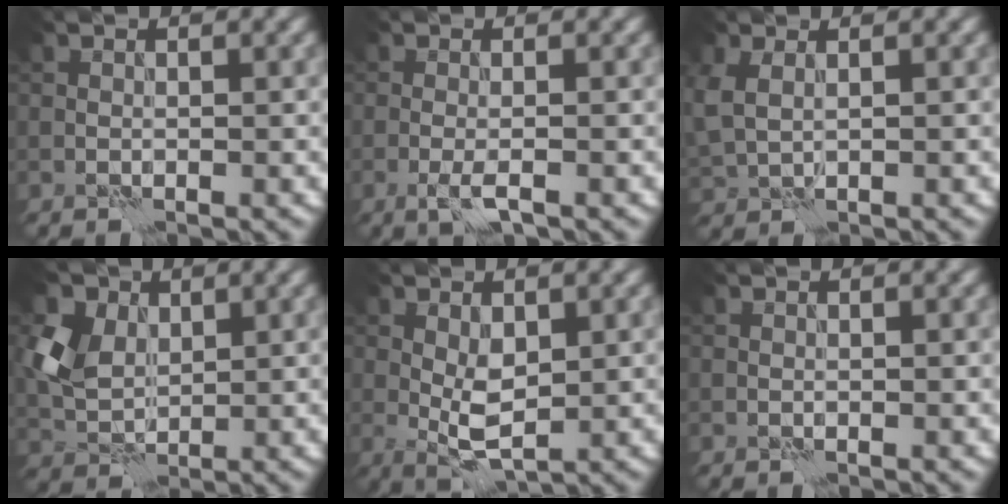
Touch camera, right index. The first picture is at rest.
{"total": 1.8, "force": [-0.8, 0.2, 1.6], "torque": [-0.032, 0.001, -0.020]}
{"total": 2.7, "force": [1.1, 1.8, 1.6], "torque": [-0.046, 0.002, 0.032]}
{"total": 5.8, "force": [2.0, 4.1, 3.5], "torque": [-0.089, 0.011, 0.033]}
{"total": 3.2, "force": [0.2, 1.5, 2.9], "torque": [-0.057, -0.002, 0.007]}
{"total": 0.0}